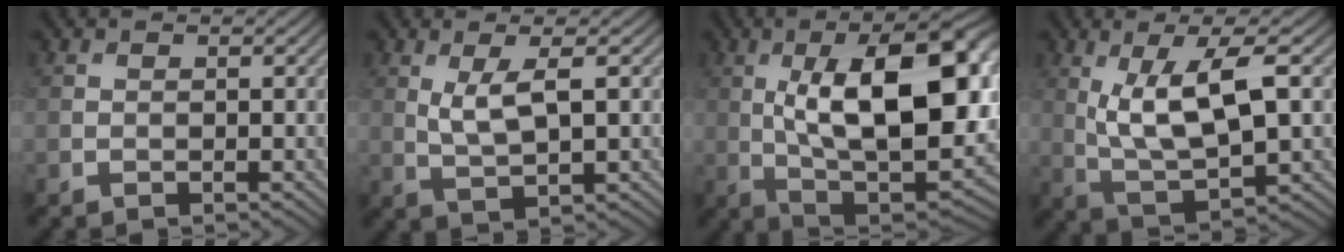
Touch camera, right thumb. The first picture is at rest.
{"total": 4.5, "force": [1.1, 1.1, 4.3], "torque": [-0.092, 0.000, 0.026]}
{"total": 18.4, "force": [2.3, 7.5, 16.6], "torque": [-0.252, 0.018, 0.036]}
{"total": 10.4, "force": [2.2, 3.4, 9.6], "torque": [-0.186, 0.003, 0.044]}